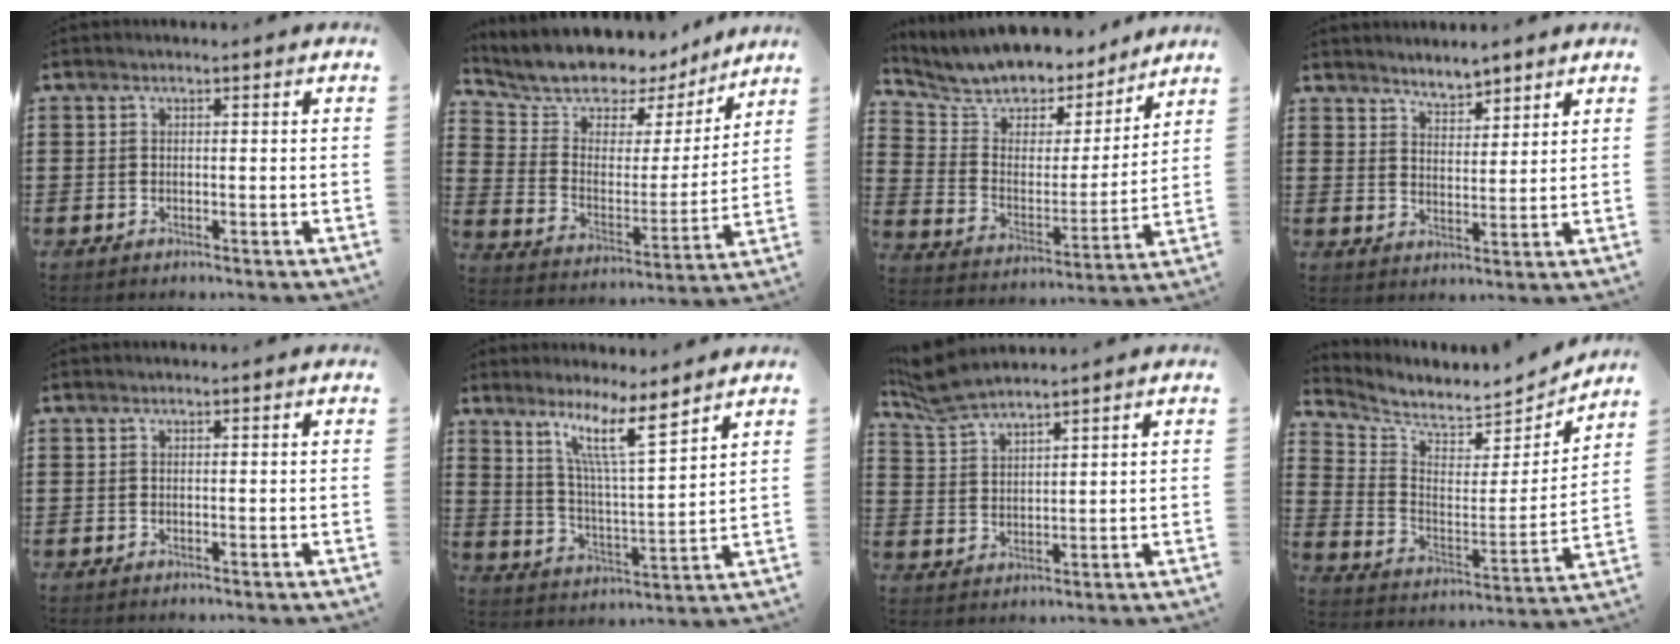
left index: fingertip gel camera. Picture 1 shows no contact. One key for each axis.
{"total": 8.4, "fx": 7.7, "fy": 3.1, "fz": 1.2, "tx": -0.059, "ty": -0.060, "tz": 0.131}
{"total": 7.2, "fx": 6.8, "fy": 2.4, "fz": 0.7, "tx": -0.063, "ty": -0.052, "tz": 0.119}
{"total": 3.5, "fx": 3.4, "fy": 0.7, "fz": -0.1, "tx": -0.009, "ty": -0.008, "tz": 0.064}
{"total": 0.0}
{"total": 9.9, "fx": 7.0, "fy": 1.0, "fz": 6.9, "tx": -0.145, "ty": -0.029, "tz": 0.122}
{"total": 5.6, "fx": 5.1, "fy": 0.9, "fz": 2.3, "tx": -0.062, "ty": -0.011, "tz": 0.094}
{"total": 5.8, "fx": 5.5, "fy": 1.1, "fz": 1.3, "tx": -0.057, "ty": -0.049, "tz": 0.093}